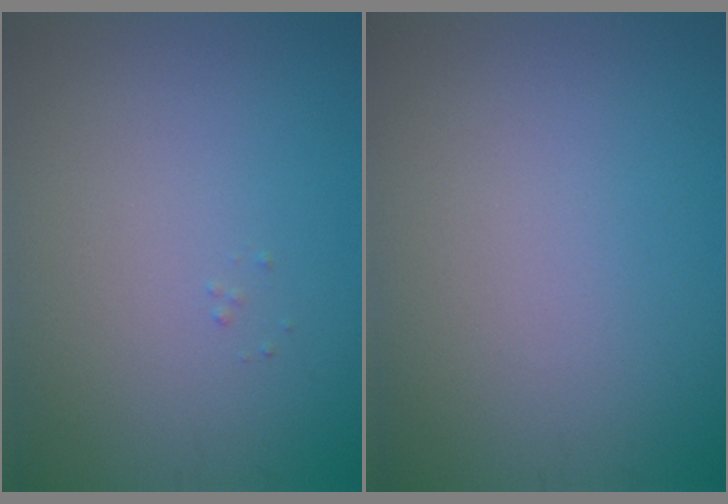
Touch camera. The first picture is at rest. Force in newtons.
{"total": 0.0}